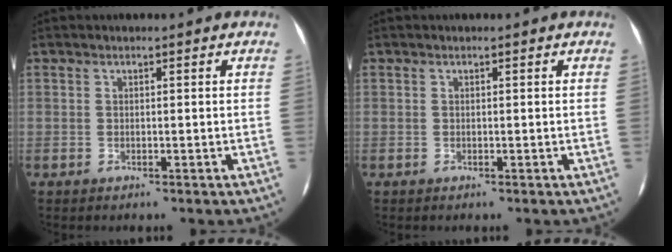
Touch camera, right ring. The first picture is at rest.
{"total": 0.0}